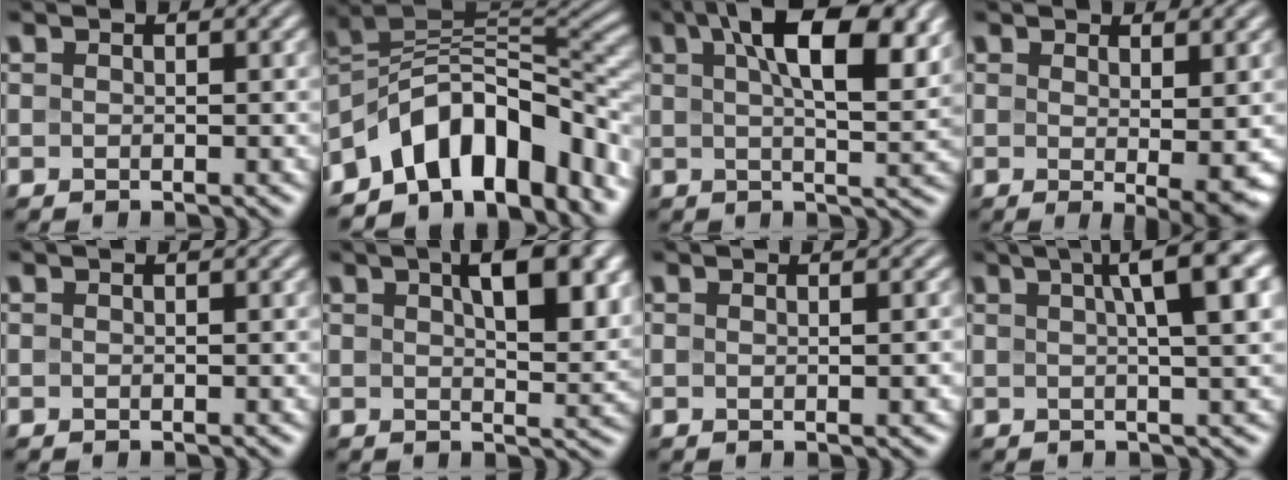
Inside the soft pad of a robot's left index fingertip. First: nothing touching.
{"total": 11.0, "force": [-6.4, 5.7, 6.9], "torque": [-0.102, 0.018, -0.130]}
{"total": 10.2, "force": [4.2, 3.6, 8.6], "torque": [-0.115, 0.014, 0.053]}
{"total": 3.7, "force": [0.4, 0.5, 3.6], "torque": [-0.050, -0.013, 0.009]}
{"total": 0.0}
{"total": 7.5, "force": [3.0, 2.8, 6.3], "torque": [-0.089, 0.008, 0.042]}
{"total": 1.3, "force": [0.0, 0.2, 1.3], "torque": [-0.015, 0.003, -0.002]}
{"total": 8.1, "force": [2.7, 2.0, 7.4], "torque": [-0.073, 0.022, 0.031]}